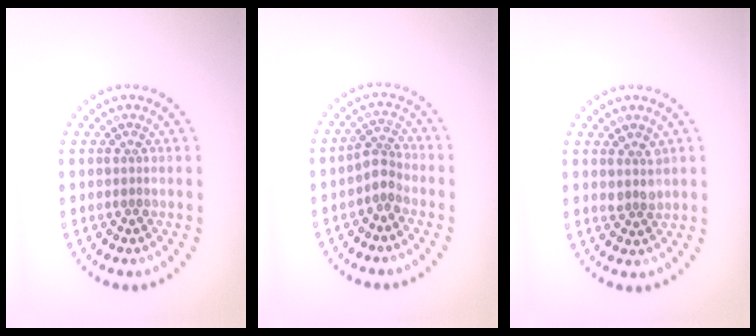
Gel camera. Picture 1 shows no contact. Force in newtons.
{"total": 2.0, "press": 1.6, "slide": 1.3}
{"total": 1.5, "press": 1.4, "slide": 0.6}